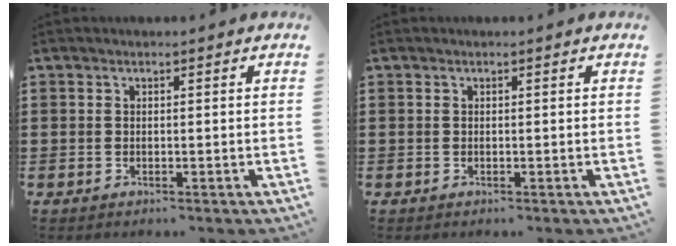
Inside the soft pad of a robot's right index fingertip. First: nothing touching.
{"total": 0.0}